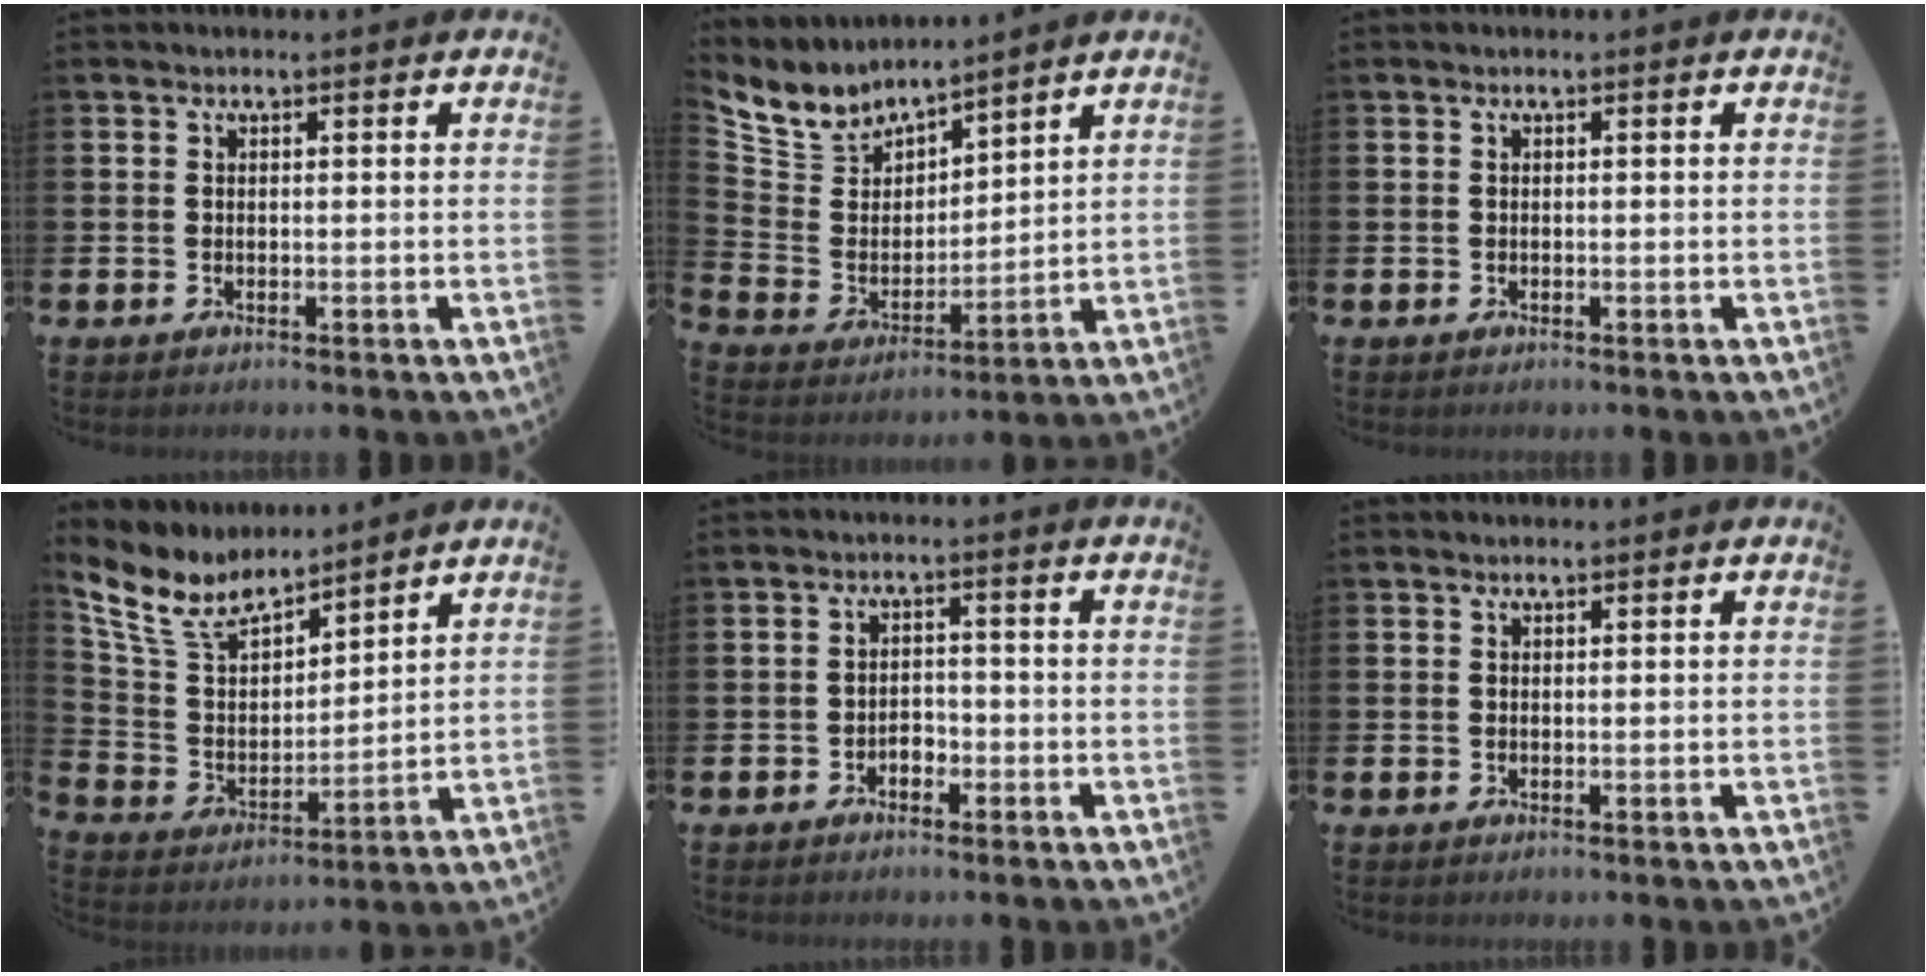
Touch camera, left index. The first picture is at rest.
{"total": 5.7, "force": [5.3, 2.0, 0.1], "torque": [-0.046, -0.048, 0.092]}
{"total": 0.0}
{"total": 9.0, "force": [7.8, 3.4, 3.1], "torque": [-0.105, -0.038, 0.142]}
{"total": 1.8, "force": [-1.2, 1.2, 0.6], "torque": [-0.012, 0.002, -0.027]}
{"total": 0.6, "force": [0.6, 0.1, 0.1], "torque": [0.000, 0.001, 0.010]}